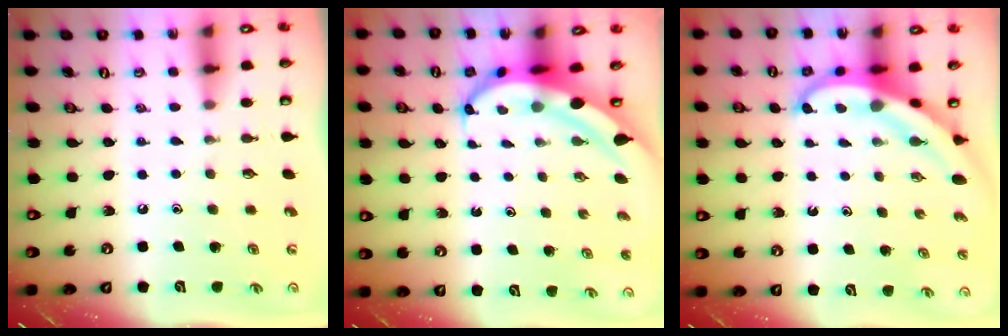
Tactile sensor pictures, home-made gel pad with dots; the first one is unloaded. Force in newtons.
{"total": 6.4, "press": 6.2, "slide": 1.5}
{"total": 5.2, "press": 5.1, "slide": 0.8}